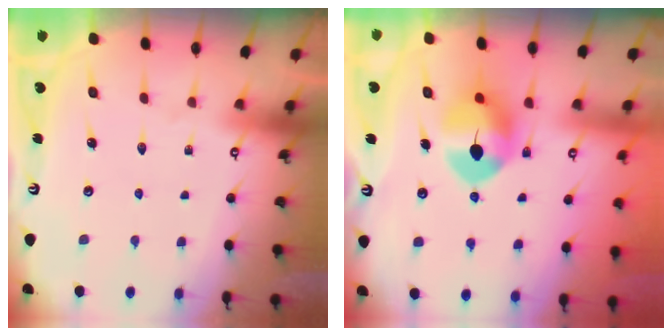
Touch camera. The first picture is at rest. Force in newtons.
{"total": 8.8, "press": 8.7, "slide": 1.0}